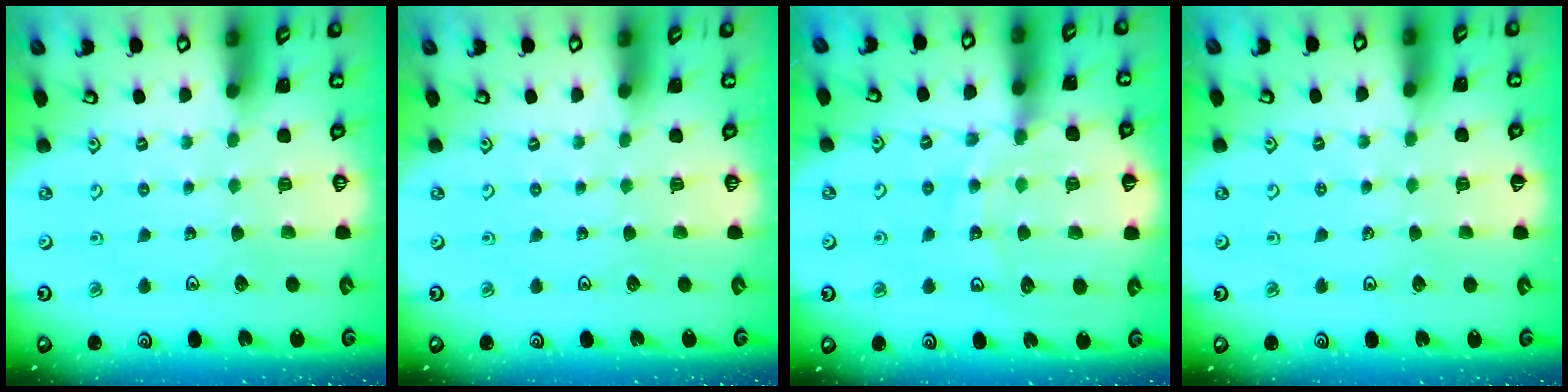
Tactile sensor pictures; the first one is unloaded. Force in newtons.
{"total": 0.0}
{"total": 12.0, "press": 11.9, "slide": 1.5}
{"total": 1.3, "press": 1.3, "slide": 0.2}